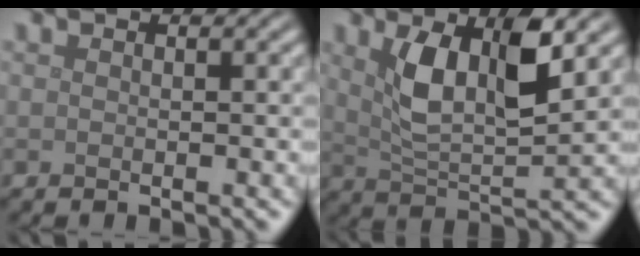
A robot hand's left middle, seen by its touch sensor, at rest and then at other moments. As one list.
[{"total": 6.3, "force": [2.2, 2.3, 5.4], "torque": [-0.109, 0.001, 0.043]}]